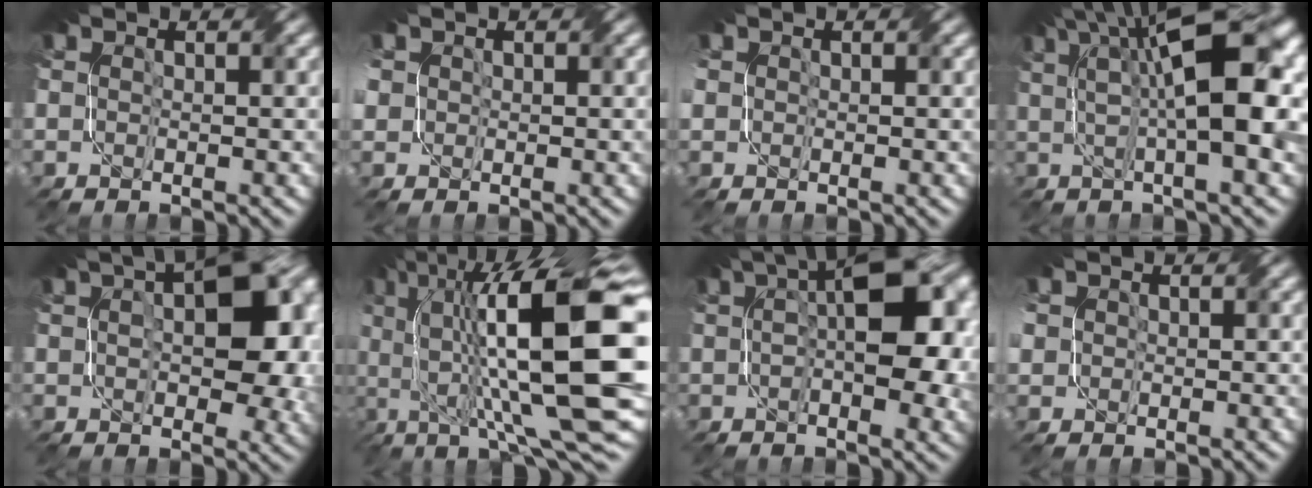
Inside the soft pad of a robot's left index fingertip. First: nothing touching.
{"total": 1.9, "force": [0.7, 1.7, 0.6], "torque": [-0.021, 0.007, 0.014]}
{"total": 1.2, "force": [0.5, 1.0, 0.3], "torque": [-0.009, 0.004, 0.011]}
{"total": 12.6, "force": [3.2, 4.0, 11.5], "torque": [-0.175, 0.018, 0.052]}
{"total": 10.8, "force": [2.1, 5.5, 9.0], "torque": [-0.125, 0.009, 0.031]}
{"total": 17.7, "force": [2.5, 5.6, 16.7], "torque": [-0.264, 0.010, 0.042]}
{"total": 9.8, "force": [1.5, 4.3, 8.7], "torque": [-0.130, 0.005, 0.021]}
{"total": 1.5, "force": [0.6, 1.3, 0.4], "torque": [-0.014, 0.005, 0.014]}